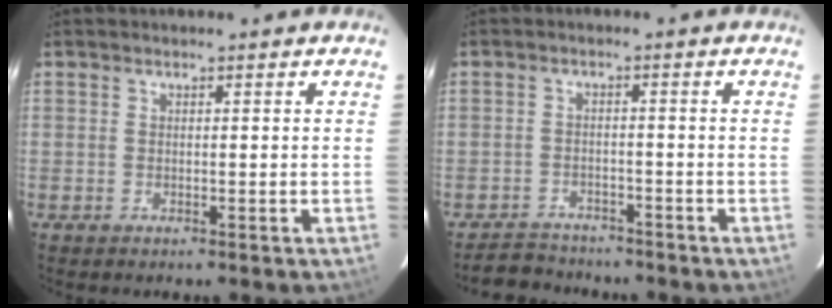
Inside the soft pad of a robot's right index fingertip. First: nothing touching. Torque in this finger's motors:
{"motor_torque": [0.05, -0.17, -0.38, -0.06]}